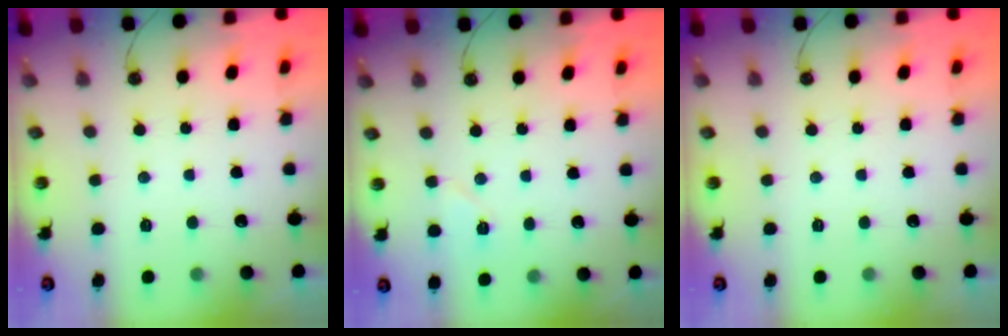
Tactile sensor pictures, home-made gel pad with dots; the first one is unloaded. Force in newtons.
{"total": 5.1, "press": 4.9, "slide": 1.4}
{"total": 0.0}